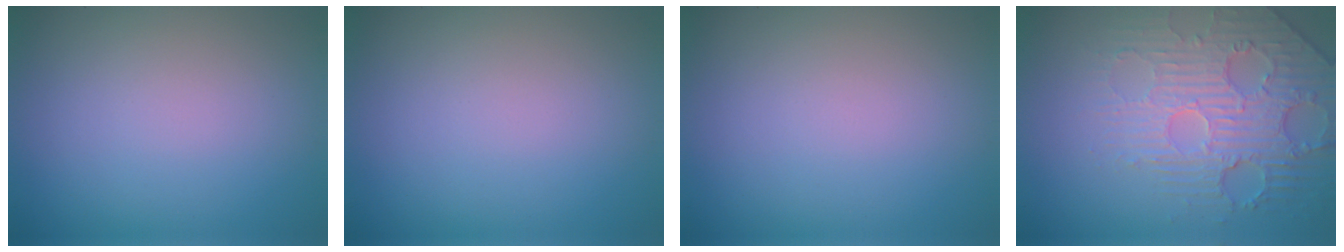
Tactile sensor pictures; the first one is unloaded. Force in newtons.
{"total": 0.0}
{"total": 0.0}
{"total": 4.5, "press": 4.1, "slide": 1.7}